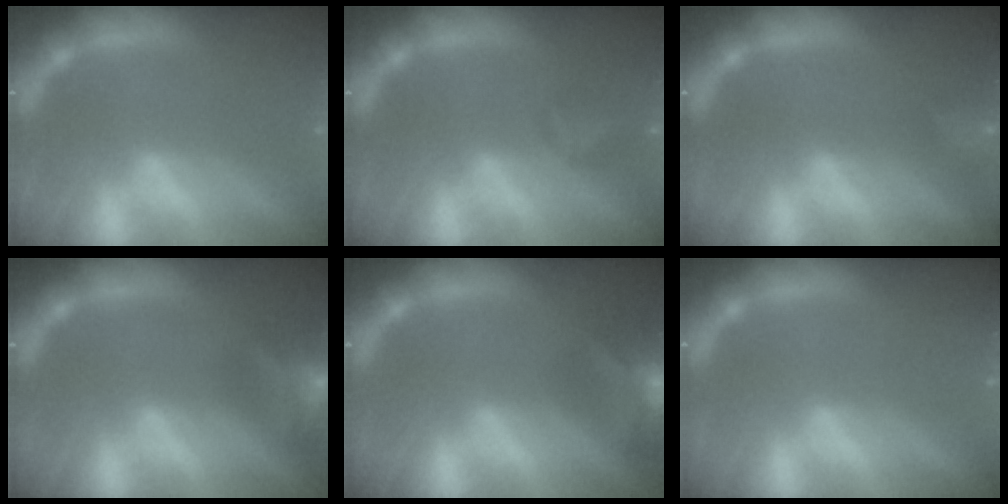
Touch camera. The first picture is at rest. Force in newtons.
{"total": 1.9}
{"total": 2.9}
{"total": 8.0}
{"total": 9.9}
{"total": 0.0}